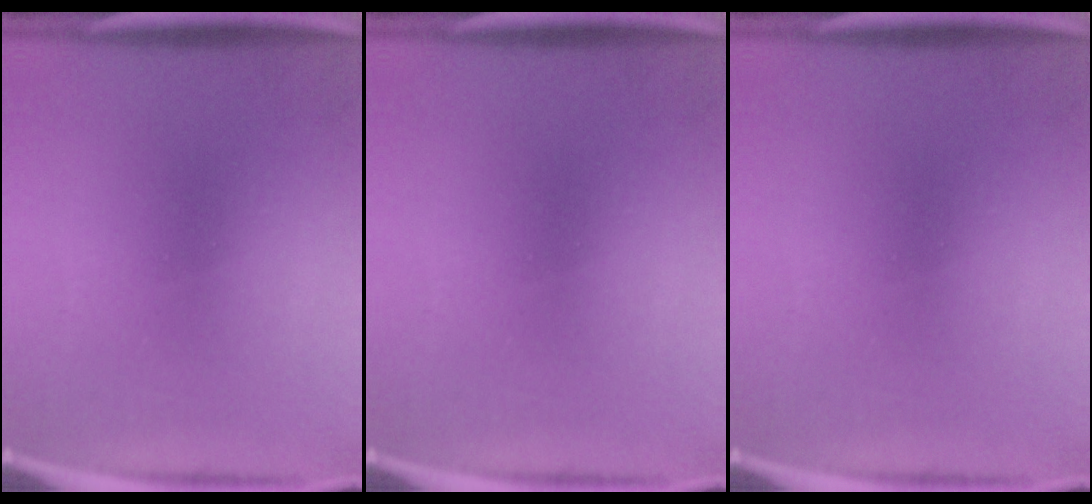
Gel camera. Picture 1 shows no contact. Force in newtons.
{"total": 0.0}
{"total": 0.0}